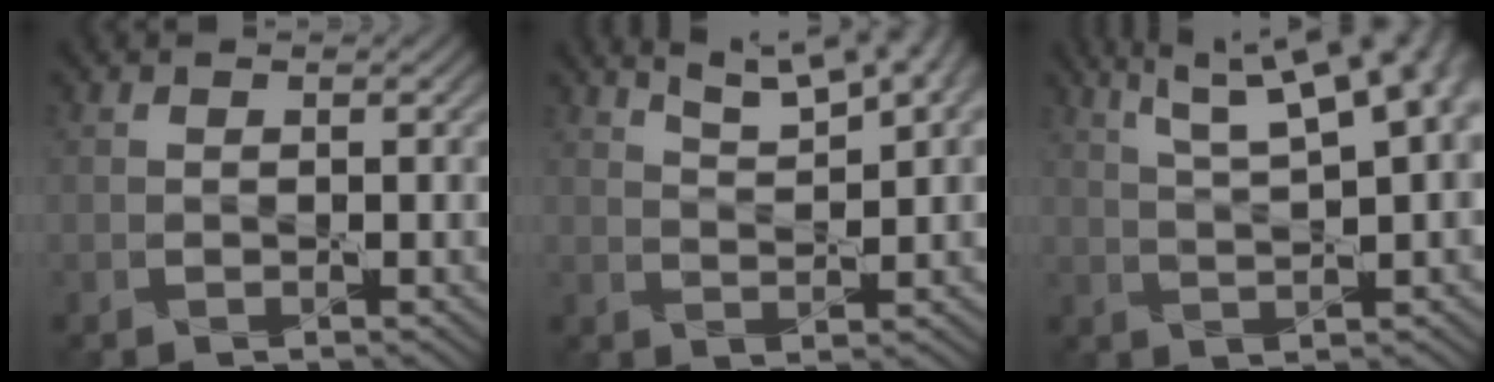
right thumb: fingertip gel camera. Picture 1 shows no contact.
{"total": 8.8, "force": [6.0, 2.3, 6.1], "torque": [-0.102, 0.016, 0.085]}
{"total": 14.7, "force": [7.1, 4.9, 11.9], "torque": [-0.184, 0.045, 0.093]}